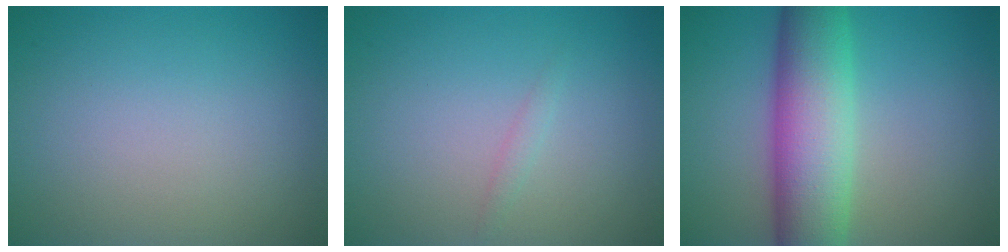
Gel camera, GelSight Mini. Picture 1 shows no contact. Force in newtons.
{"total": 0.7, "press": 0.7, "slide": 0.0}
{"total": 9.4, "press": 9.4, "slide": 0.3}